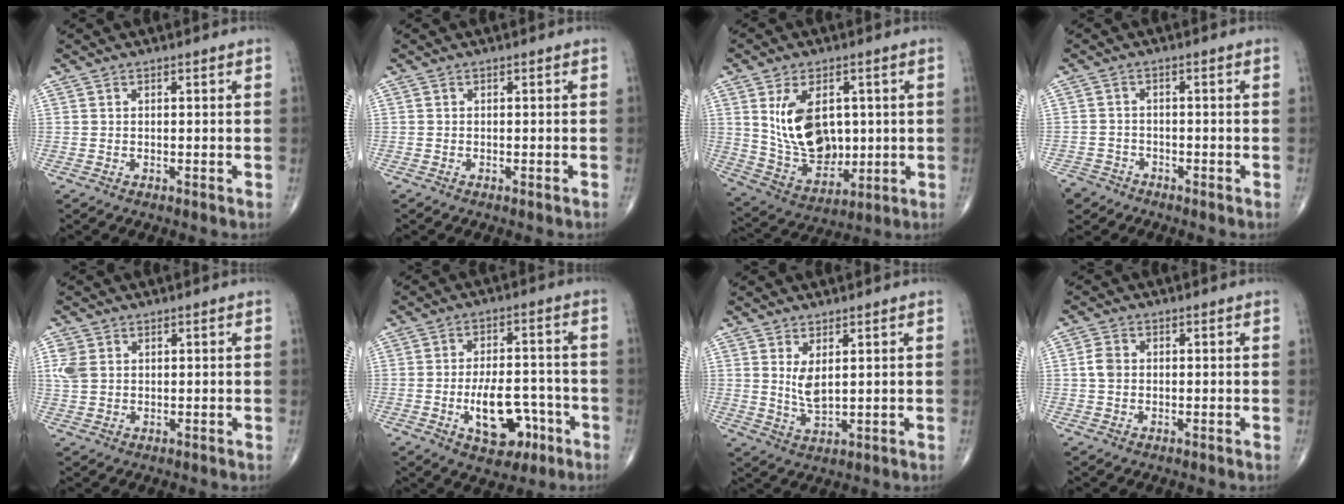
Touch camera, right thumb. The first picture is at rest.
{"total": 0.0}
{"total": 14.3, "force": [2.6, 9.4, 10.5], "torque": [-0.152, -0.016, 0.066]}
{"total": 4.6, "force": [-3.4, 3.1, 0.2], "torque": [-0.005, 0.010, -0.065]}
{"total": 3.8, "force": [1.2, 2.8, 2.2], "torque": [-0.044, 0.001, 0.028]}
{"total": 11.2, "force": [-4.2, 6.2, 8.3], "torque": [-0.109, 0.030, -0.057]}
{"total": 4.5, "force": [1.5, 1.8, 3.8], "torque": [-0.069, -0.019, 0.037]}
{"total": 2.9, "force": [0.1, 2.3, 1.8], "torque": [-0.034, 0.005, -0.001]}